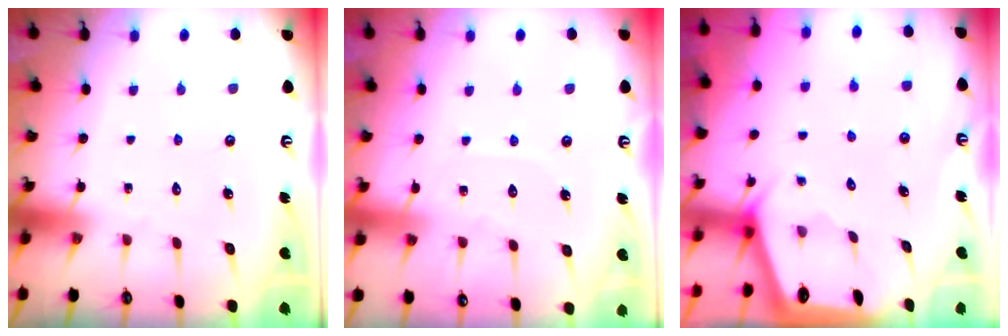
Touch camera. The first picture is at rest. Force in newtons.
{"total": 4.0, "press": 3.9, "slide": 0.5}
{"total": 2.0, "press": 2.0, "slide": 0.3}